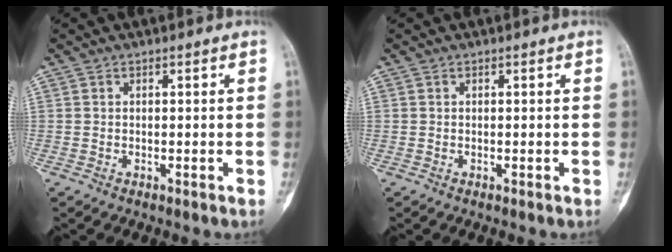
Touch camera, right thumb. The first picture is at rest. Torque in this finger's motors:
{"motor_torque": [0.00, 0.00, 0.01, 0.00, 0.00]}